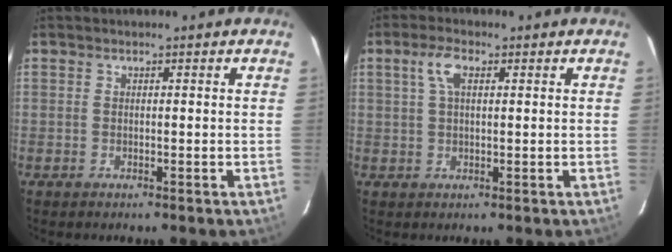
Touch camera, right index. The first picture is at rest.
{"total": 4.4, "force": [1.6, 1.5, 3.8], "torque": [-0.077, 0.010, 0.032]}